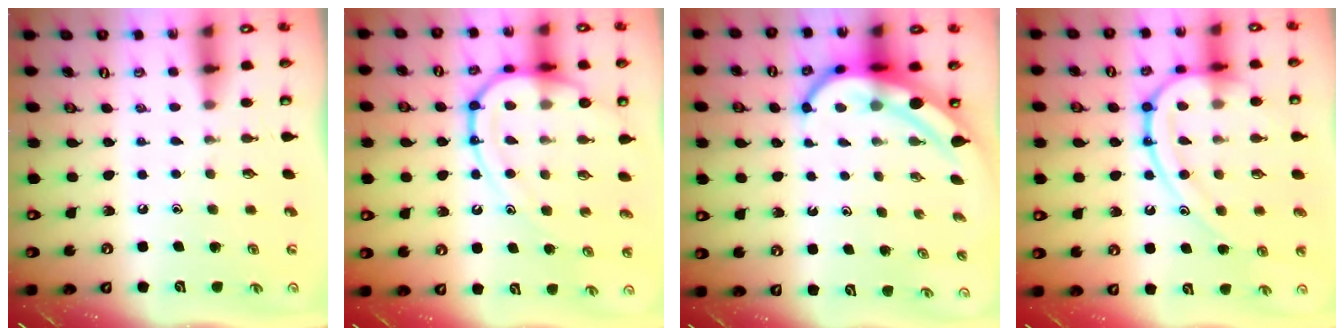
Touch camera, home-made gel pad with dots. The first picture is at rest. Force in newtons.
{"total": 13.5, "press": 13.5, "slide": 0.8}
{"total": 8.0, "press": 7.9, "slide": 0.7}
{"total": 17.4, "press": 17.3, "slide": 1.5}